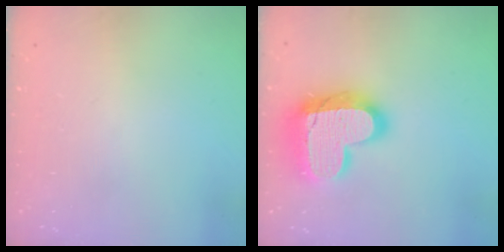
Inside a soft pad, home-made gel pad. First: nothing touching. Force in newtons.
{"total": 21.1, "press": 21.0, "slide": 1.5}